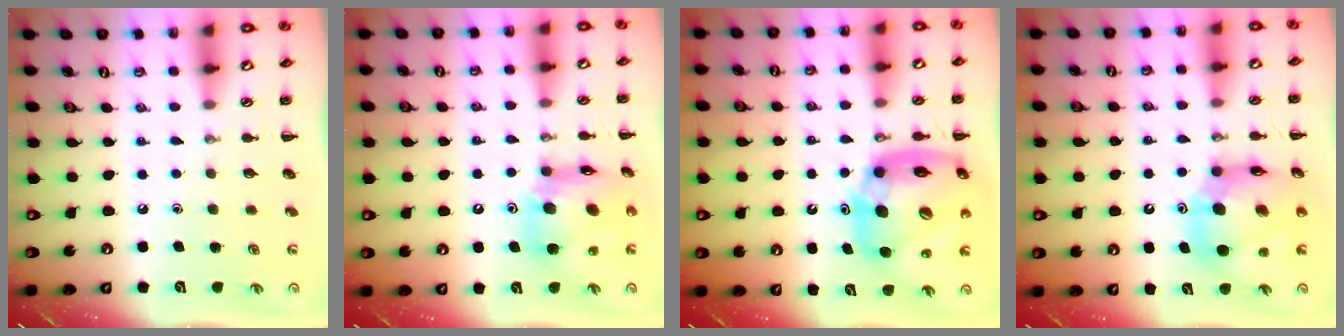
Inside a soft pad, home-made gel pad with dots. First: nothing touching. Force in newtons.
{"total": 13.9, "press": 13.3, "slide": 3.9}
{"total": 18.2, "press": 17.5, "slide": 5.1}
{"total": 13.5, "press": 13.0, "slide": 3.8}